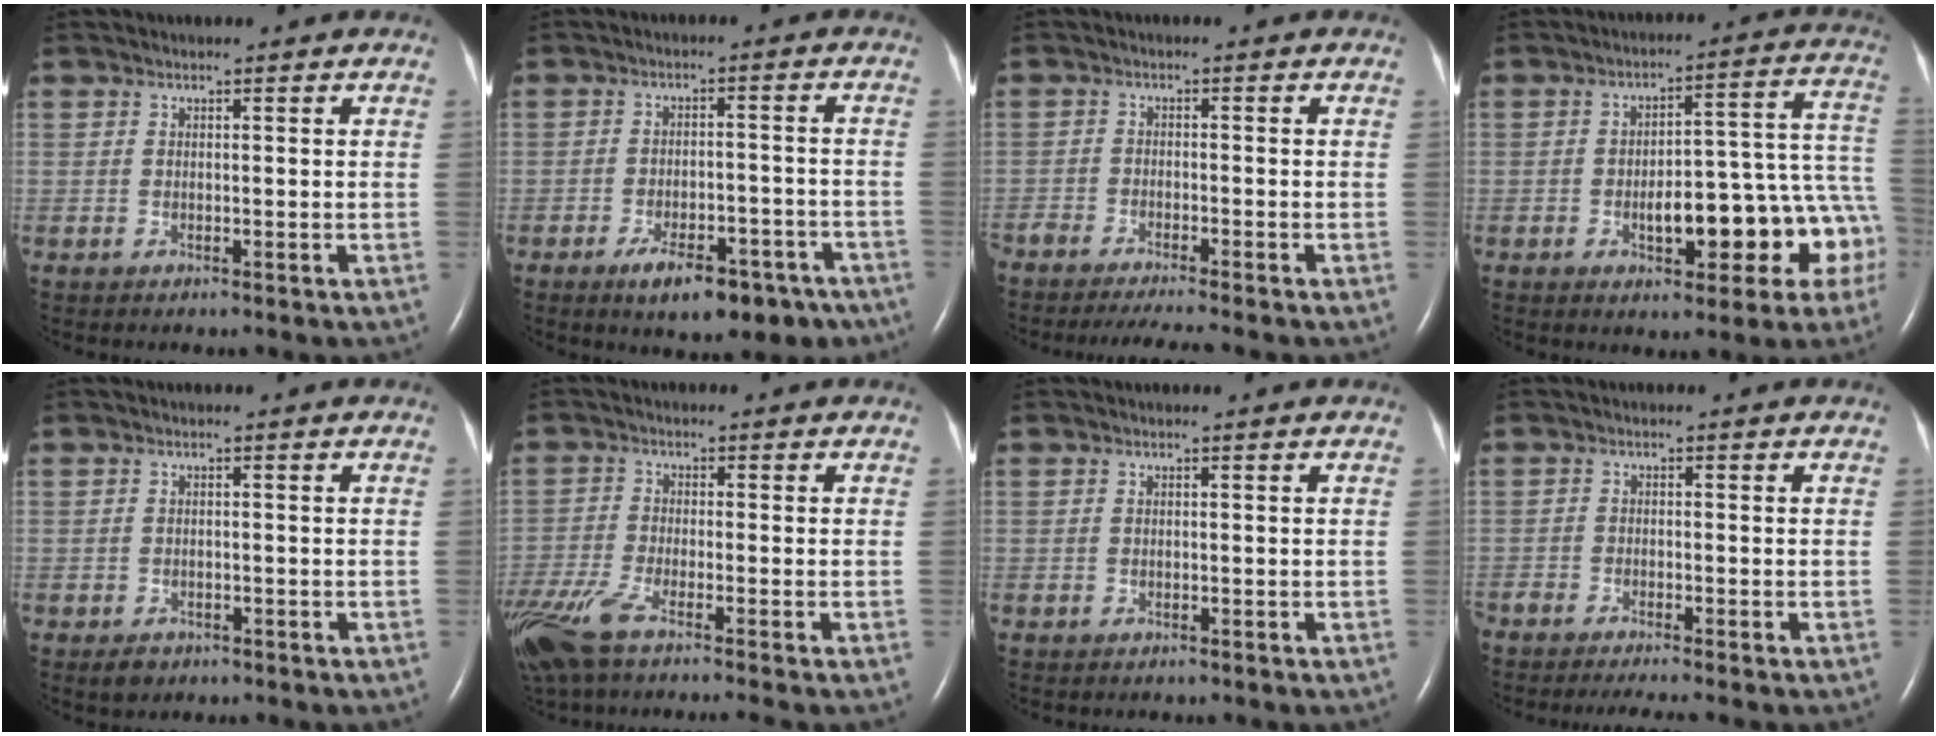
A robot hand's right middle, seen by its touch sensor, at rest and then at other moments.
{"total": 11.3, "force": [-7.8, 4.7, 6.6], "torque": [-0.081, 0.009, -0.110]}
{"total": 7.6, "force": [-6.8, -0.1, 3.4], "torque": [-0.044, -0.019, -0.110]}
{"total": 14.4, "force": [-4.8, 5.1, 12.6], "torque": [-0.119, 0.051, -0.053]}
{"total": 1.8, "force": [-1.2, 1.2, 0.6], "torque": [-0.014, 0.000, -0.013]}
{"total": 9.3, "force": [-7.0, 0.5, 6.2], "torque": [-0.124, -0.024, -0.128]}
{"total": 0.0}
{"total": 5.2, "force": [-4.7, -0.1, 2.4], "torque": [-0.030, -0.014, -0.075]}